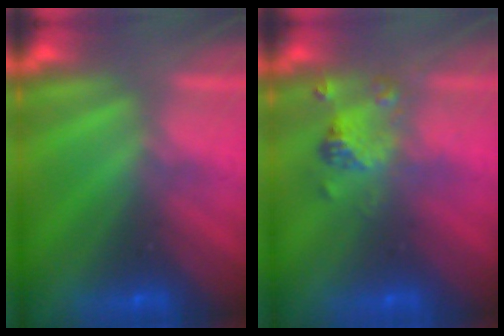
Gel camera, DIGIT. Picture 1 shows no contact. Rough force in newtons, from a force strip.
{"total": 2.4}